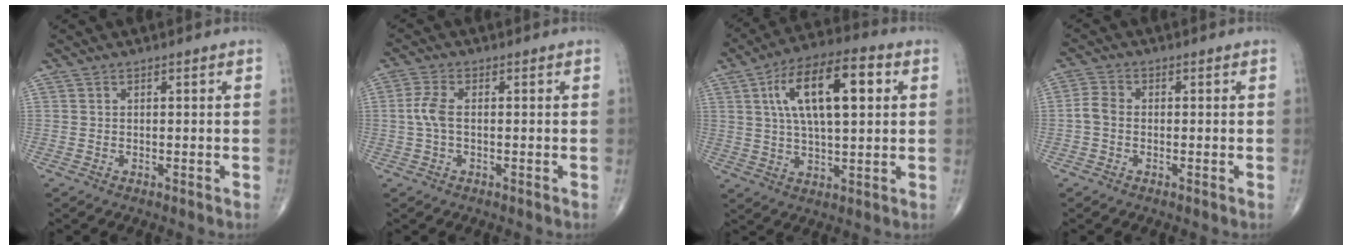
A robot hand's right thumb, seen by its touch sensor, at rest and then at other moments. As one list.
[{"total": 3.8, "force": [-0.1, 1.8, 3.4], "torque": [-0.091, 0.006, -0.006]}, {"total": 16.5, "force": [4.5, 6.7, 14.4], "torque": [-0.239, 0.012, 0.072]}, {"total": 3.1, "force": [-0.6, 2.2, 2.1], "torque": [-0.041, 0.009, -0.020]}]